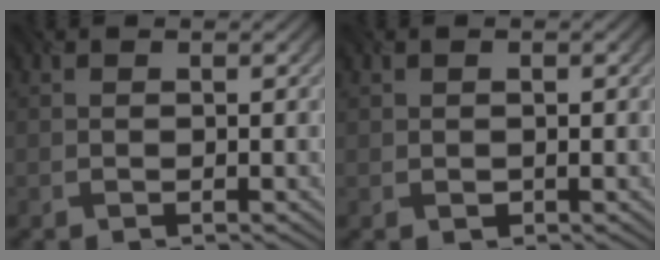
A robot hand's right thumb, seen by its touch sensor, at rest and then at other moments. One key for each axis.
{"total": 0.8, "fx": 0.0, "fy": 0.7, "fz": 0.4, "tx": -0.004, "ty": -0.001, "tz": 0.000}